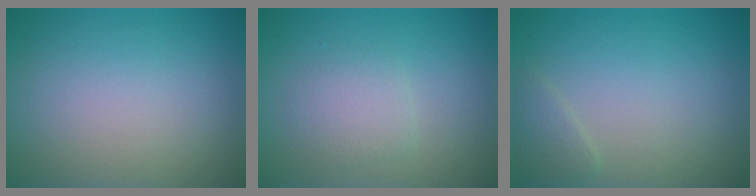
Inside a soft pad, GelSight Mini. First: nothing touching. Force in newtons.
{"total": 1.9, "press": 1.9, "slide": 0.1}
{"total": 1.3, "press": 1.3, "slide": 0.1}